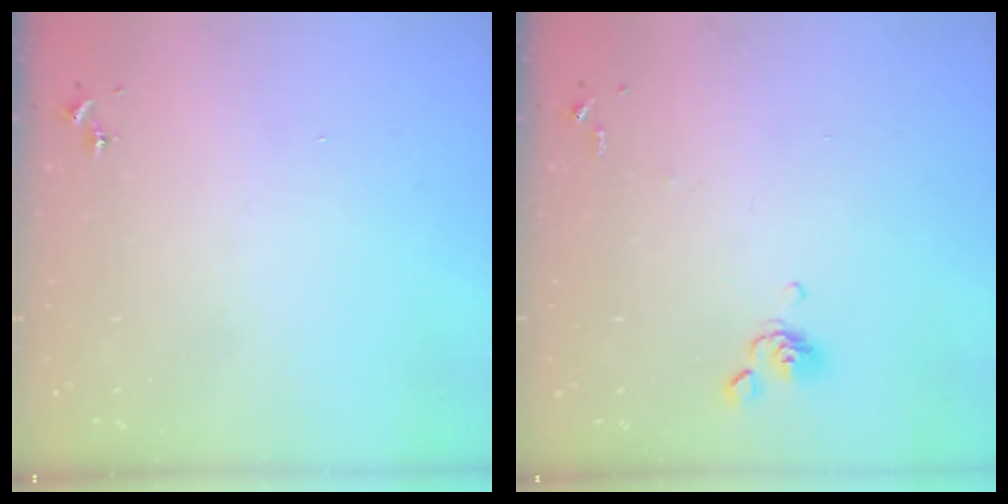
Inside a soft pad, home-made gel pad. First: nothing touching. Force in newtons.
{"total": 6.4, "press": 6.2, "slide": 1.5}